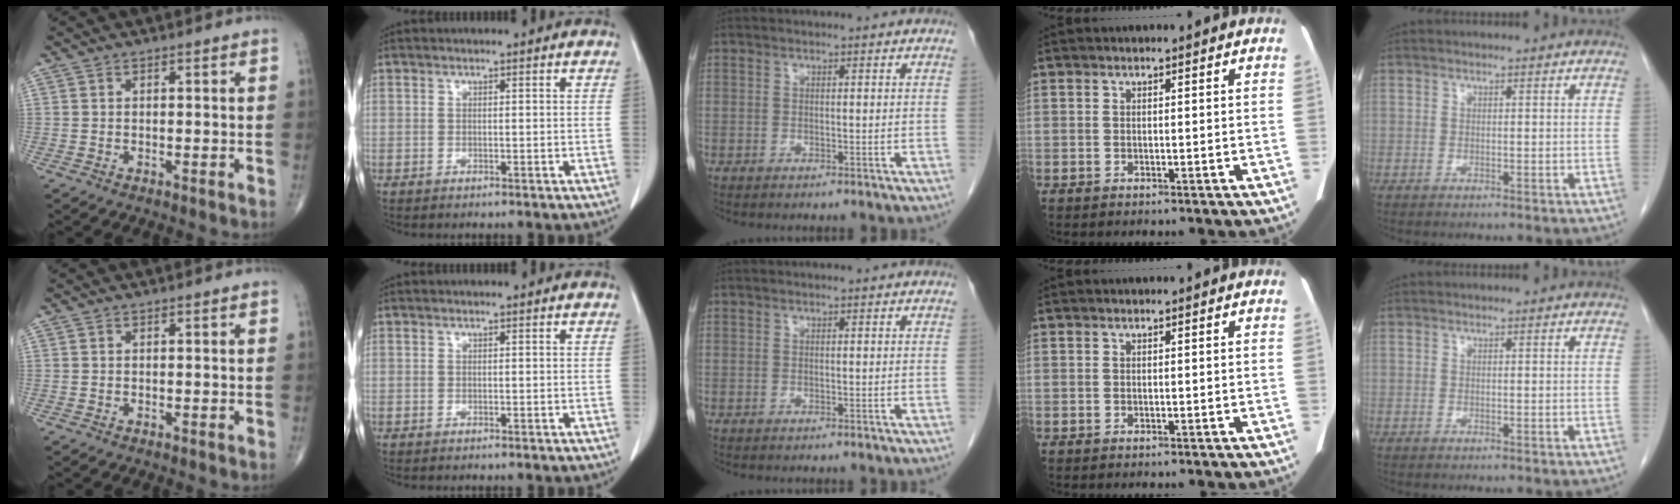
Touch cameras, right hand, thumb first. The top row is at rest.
{}